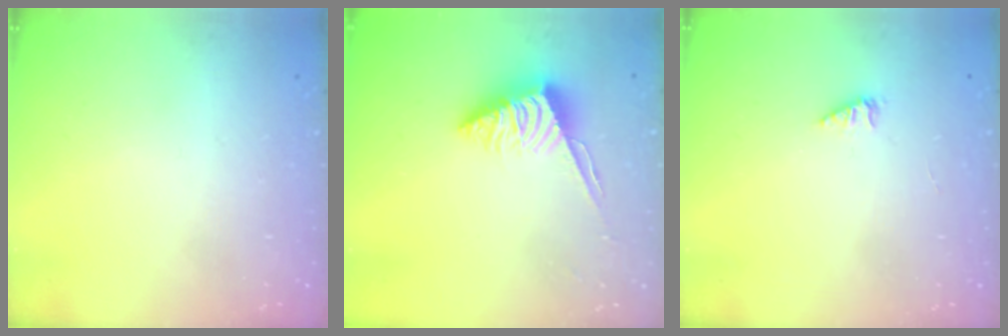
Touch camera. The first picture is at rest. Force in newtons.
{"total": 6.6, "press": 6.5, "slide": 0.4}
{"total": 1.4, "press": 1.4, "slide": 0.3}